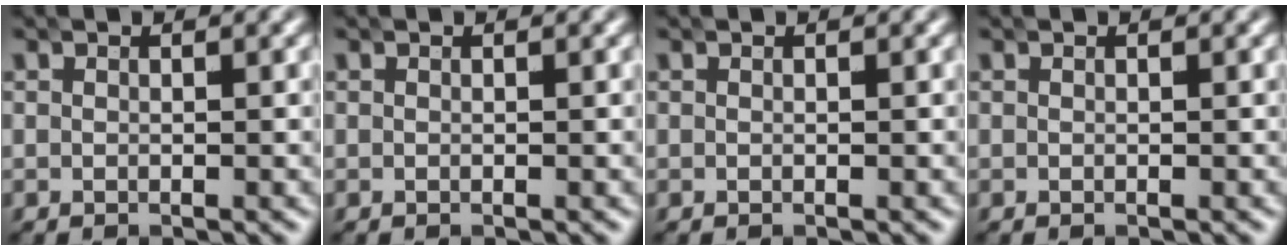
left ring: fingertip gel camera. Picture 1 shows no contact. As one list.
[{"total": 0.0}, {"total": 0.0}, {"total": 0.0}]